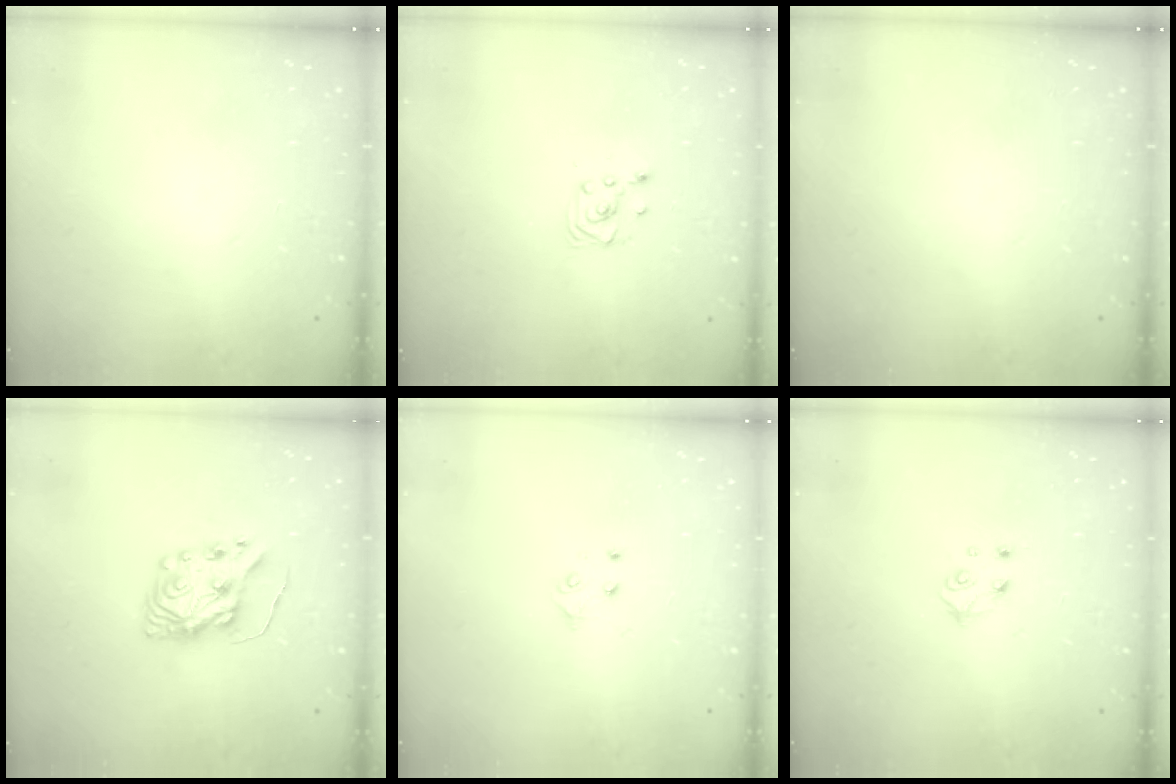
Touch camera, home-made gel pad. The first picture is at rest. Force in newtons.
{"total": 2.9, "press": 2.9, "slide": 0.4}
{"total": 0.0}
{"total": 8.8, "press": 8.8, "slide": 1.0}
{"total": 4.0, "press": 3.9, "slide": 0.4}
{"total": 5.2, "press": 5.1, "slide": 0.7}